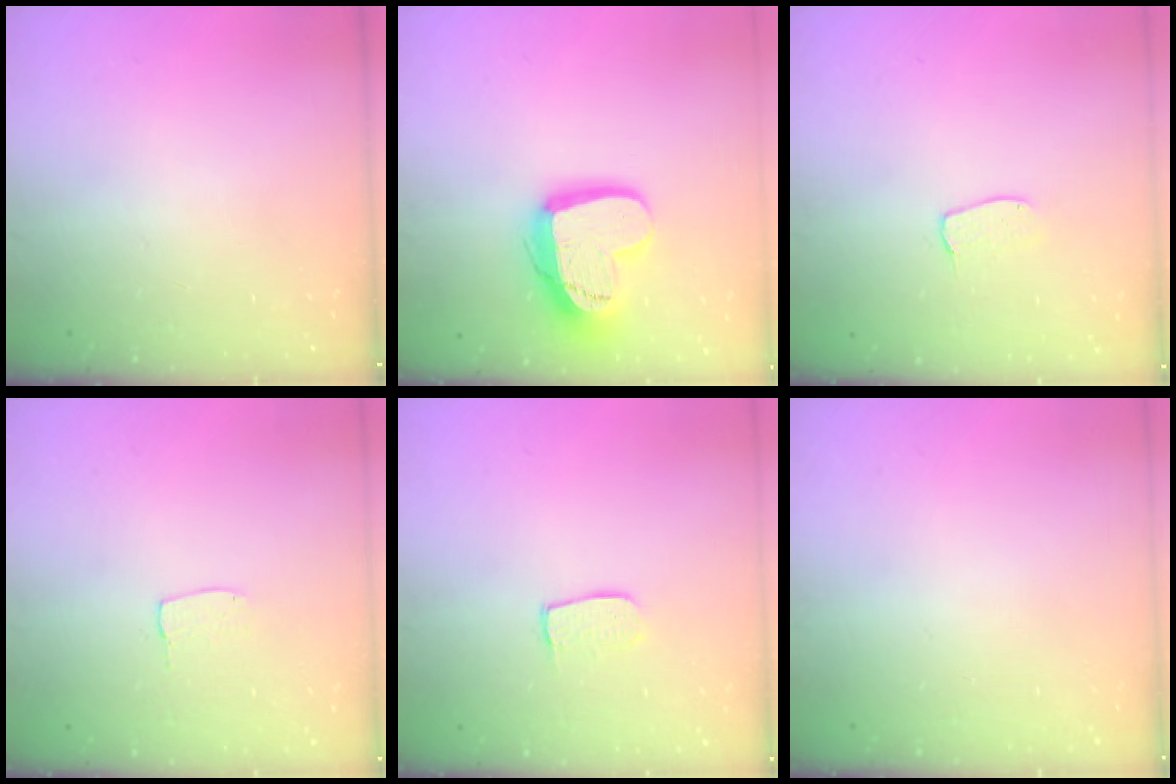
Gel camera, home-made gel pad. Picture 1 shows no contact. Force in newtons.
{"total": 19.0, "press": 18.9, "slide": 1.6}
{"total": 4.0, "press": 4.0, "slide": 0.2}
{"total": 3.3, "press": 3.3, "slide": 0.1}
{"total": 6.2, "press": 6.2, "slide": 0.4}
{"total": 0.0}